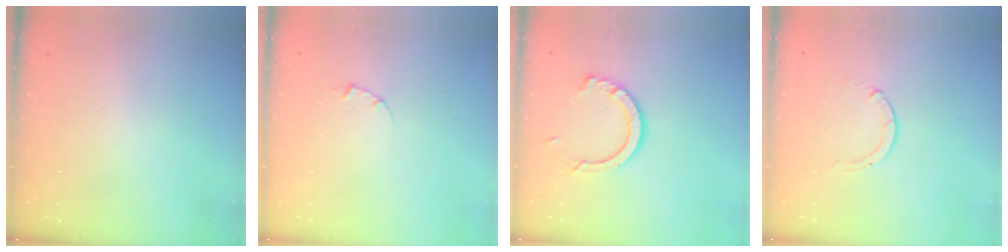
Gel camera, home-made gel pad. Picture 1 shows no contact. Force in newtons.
{"total": 1.0, "press": 1.0, "slide": 0.3}
{"total": 10.0, "press": 10.0, "slide": 0.9}
{"total": 0.0}